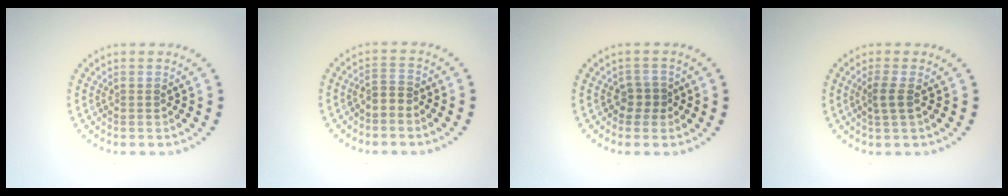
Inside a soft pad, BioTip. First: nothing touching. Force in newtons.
{"total": 1.6, "press": 1.2, "slide": 1.0}
{"total": 1.6, "press": 1.3, "slide": 0.9}
{"total": 1.7, "press": 1.4, "slide": 1.0}